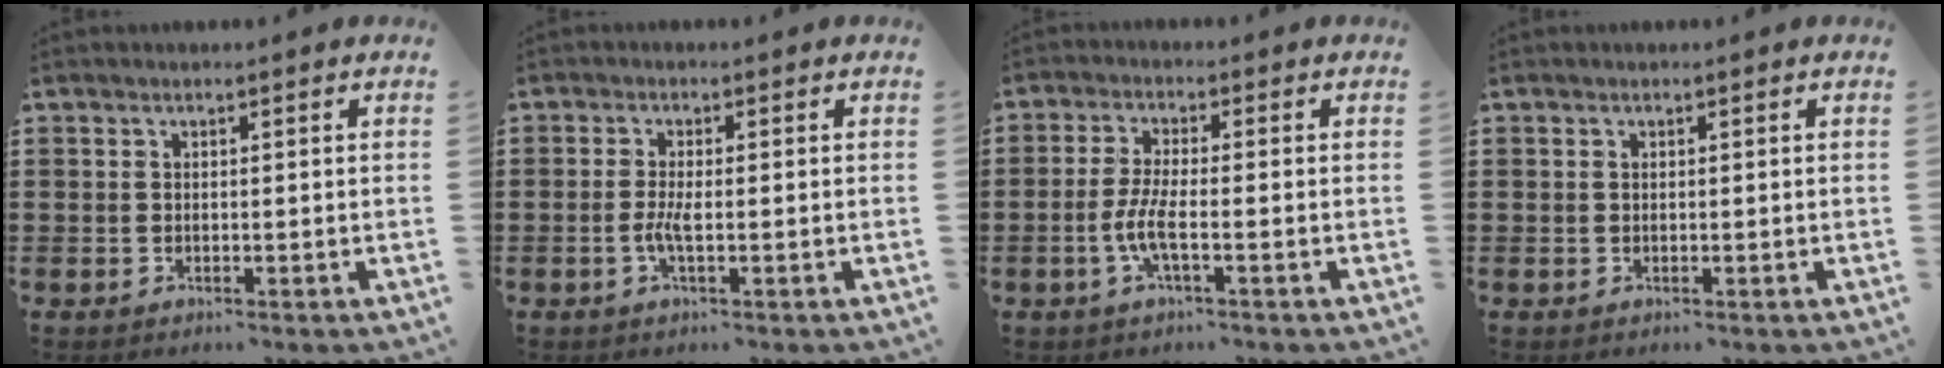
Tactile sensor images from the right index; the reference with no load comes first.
{"total": 2.7, "force": [-0.8, 0.5, 2.5], "torque": [-0.060, -0.006, -0.019]}
{"total": 4.8, "force": [-1.8, 0.8, 4.4], "torque": [-0.104, -0.010, -0.041]}
{"total": 0.0}